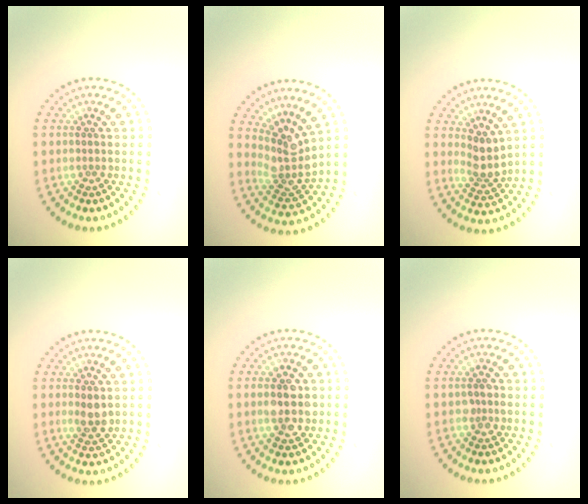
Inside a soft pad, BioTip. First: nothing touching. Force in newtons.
{"total": 3.6, "press": 2.6, "slide": 2.5}
{"total": 2.5, "press": 1.9, "slide": 1.5}
{"total": 1.9, "press": 1.9, "slide": 0.4}
{"total": 4.0, "press": 3.9, "slide": 0.2}
{"total": 1.1, "press": 1.0, "slide": 0.2}